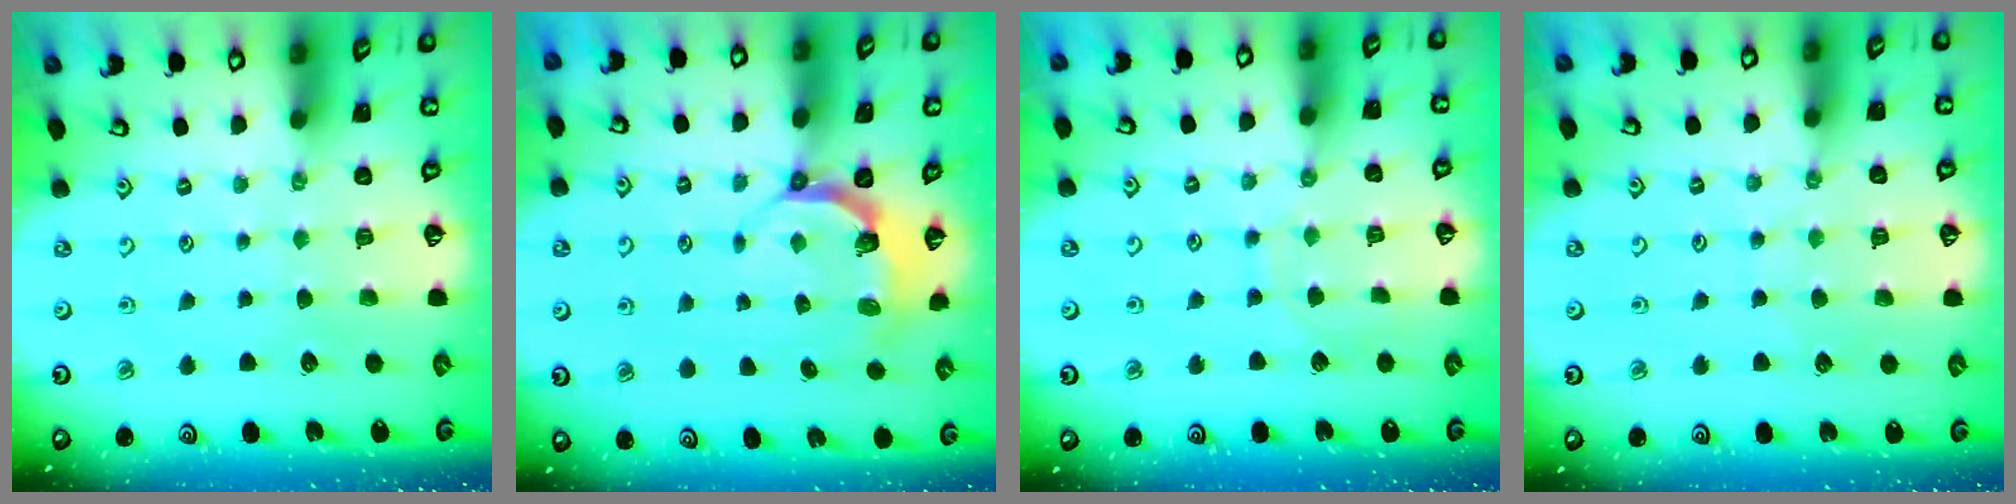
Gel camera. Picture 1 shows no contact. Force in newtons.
{"total": 5.3, "press": 4.3, "slide": 3.1}
{"total": 5.7, "press": 5.7, "slide": 0.4}
{"total": 3.8, "press": 3.7, "slide": 0.5}